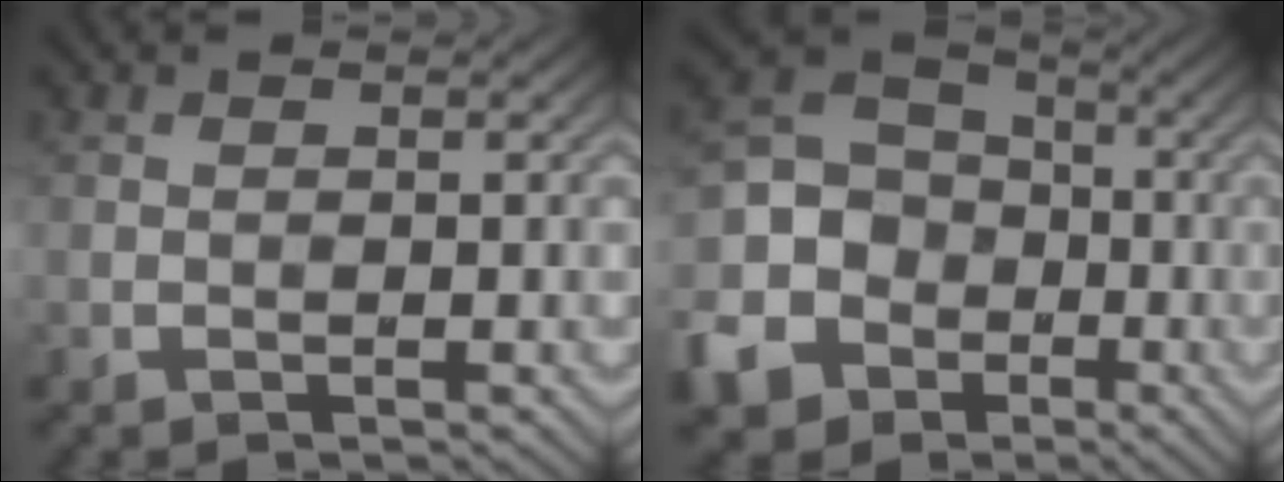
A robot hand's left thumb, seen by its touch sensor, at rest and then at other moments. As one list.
[{"total": 13.8, "force": [-5.7, 11.3, 5.4], "torque": [-0.176, -0.048, -0.126]}]